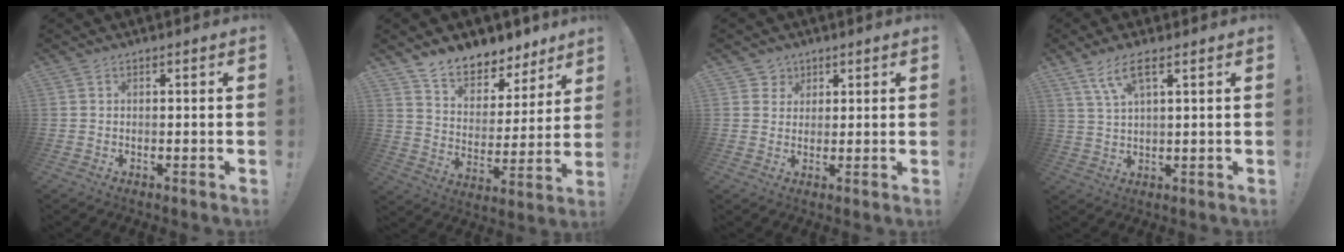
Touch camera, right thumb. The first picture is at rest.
{"total": 10.1, "force": [8.9, 4.2, 2.4], "torque": [-0.050, -0.080, 0.164]}
{"total": 3.4, "force": [2.0, 2.7, 0.3], "torque": [0.000, -0.013, 0.035]}
{"total": 7.2, "force": [4.1, 1.8, 5.6], "torque": [-0.121, -0.004, 0.077]}